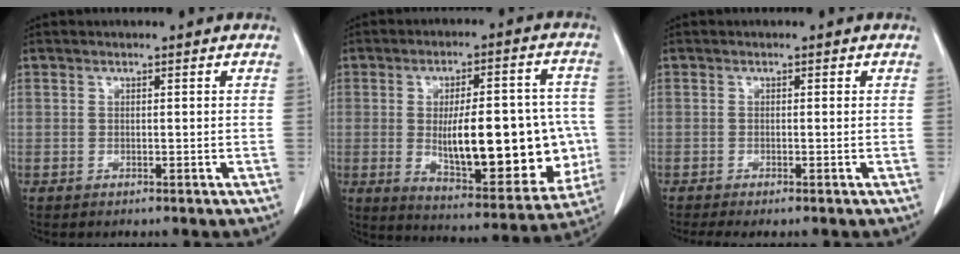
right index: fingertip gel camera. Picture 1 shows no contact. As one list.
[{"total": 21.3, "force": [-2.2, 7.2, 19.9], "torque": [-0.252, 0.015, -0.005]}, {"total": 1.9, "force": [-1.2, 0.3, 1.4], "torque": [-0.021, -0.003, -0.021]}]